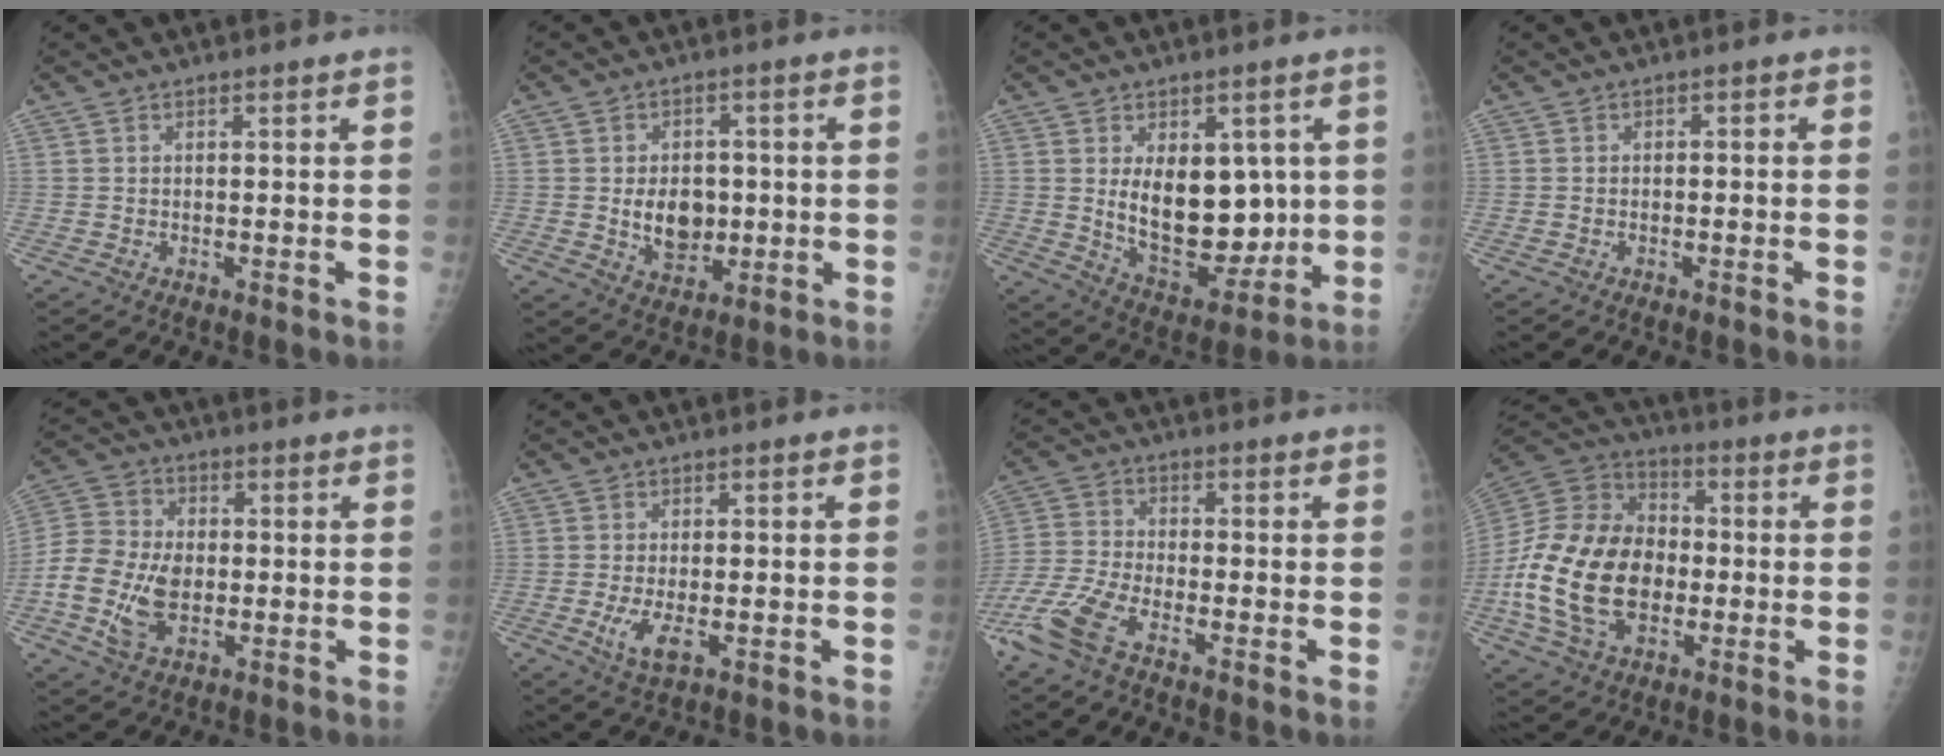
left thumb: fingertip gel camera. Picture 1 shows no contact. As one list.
[{"total": 8.3, "force": [-0.4, 6.1, 5.5], "torque": [-0.055, -0.003, 0.003]}, {"total": 15.1, "force": [1.7, 9.4, 11.7], "torque": [-0.127, -0.029, 0.050]}, {"total": 0.7, "force": [-0.3, 0.5, 0.3], "torque": [-0.001, 0.008, -0.009]}, {"total": 12.2, "force": [-2.2, 8.2, 8.7], "torque": [-0.173, 0.014, -0.044]}, {"total": 4.9, "force": [-1.4, 2.0, 4.2], "torque": [-0.091, -0.005, -0.022]}, {"total": 9.8, "force": [-6.3, 3.1, 6.8], "torque": [-0.172, 0.004, -0.134]}, {"total": 22.1, "force": [-4.1, 15.1, 15.7], "torque": [-0.300, 0.021, -0.072]}]